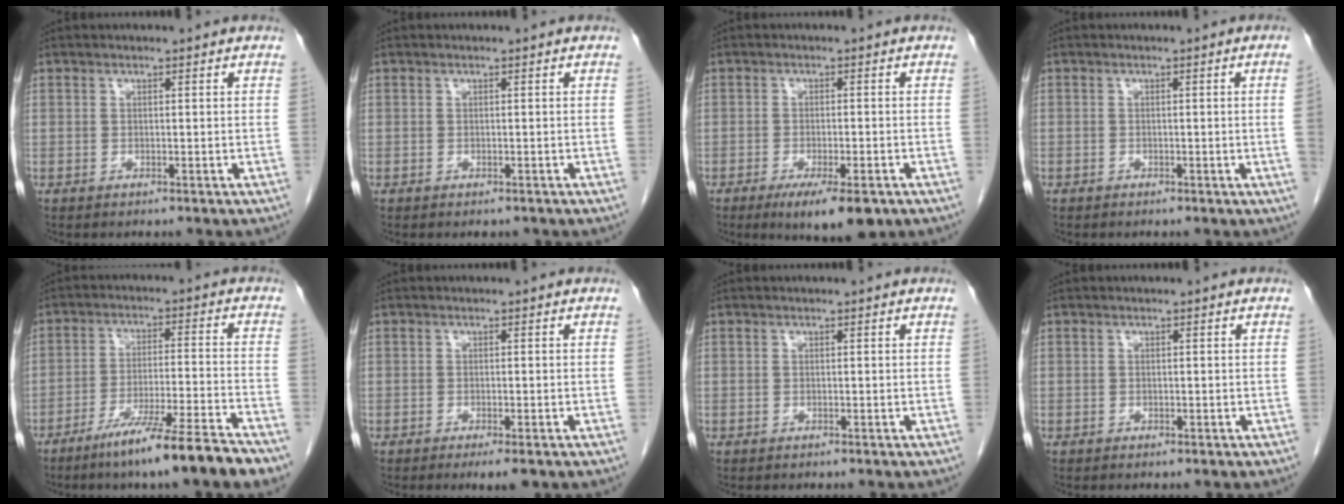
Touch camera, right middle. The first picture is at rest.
{"total": 0.8, "force": [-0.6, 0.3, 0.3], "torque": [-0.007, -0.002, -0.006]}
{"total": 7.5, "force": [-4.6, 1.7, 5.7], "torque": [-0.084, -0.014, -0.066]}
{"total": 1.5, "force": [-0.3, -0.7, 1.4], "torque": [-0.018, 0.000, -0.008]}
{"total": 12.3, "force": [-9.0, -1.0, 8.4], "torque": [-0.134, -0.029, -0.149]}
{"total": 2.8, "force": [-1.8, 0.4, 2.0], "torque": [-0.025, -0.007, -0.025]}
{"total": 0.0}
{"total": 0.0}